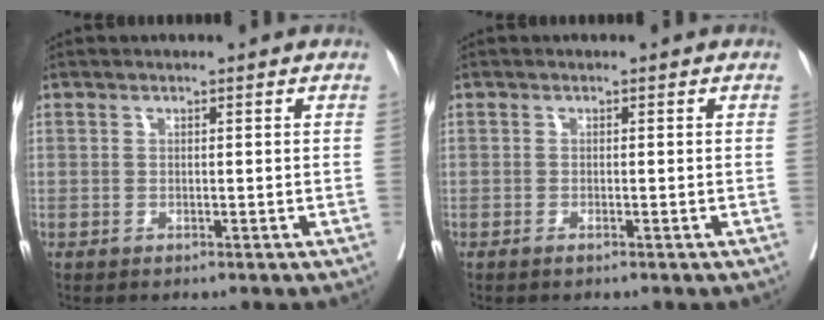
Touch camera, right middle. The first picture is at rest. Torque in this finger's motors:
{"motor_torque": [0.05, -0.06, 0.09, 0.00]}